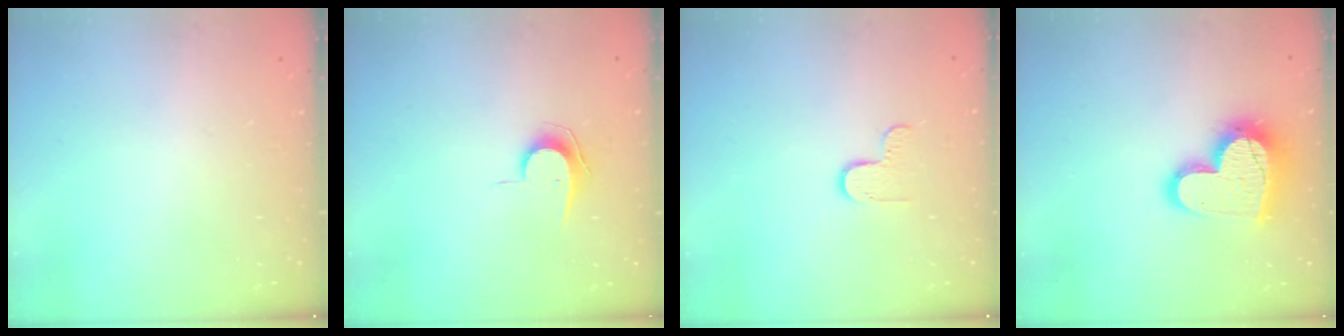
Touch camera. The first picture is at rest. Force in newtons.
{"total": 7.7, "press": 7.6, "slide": 0.4}
{"total": 4.7, "press": 4.7, "slide": 0.4}
{"total": 17.9, "press": 17.9, "slide": 1.5}